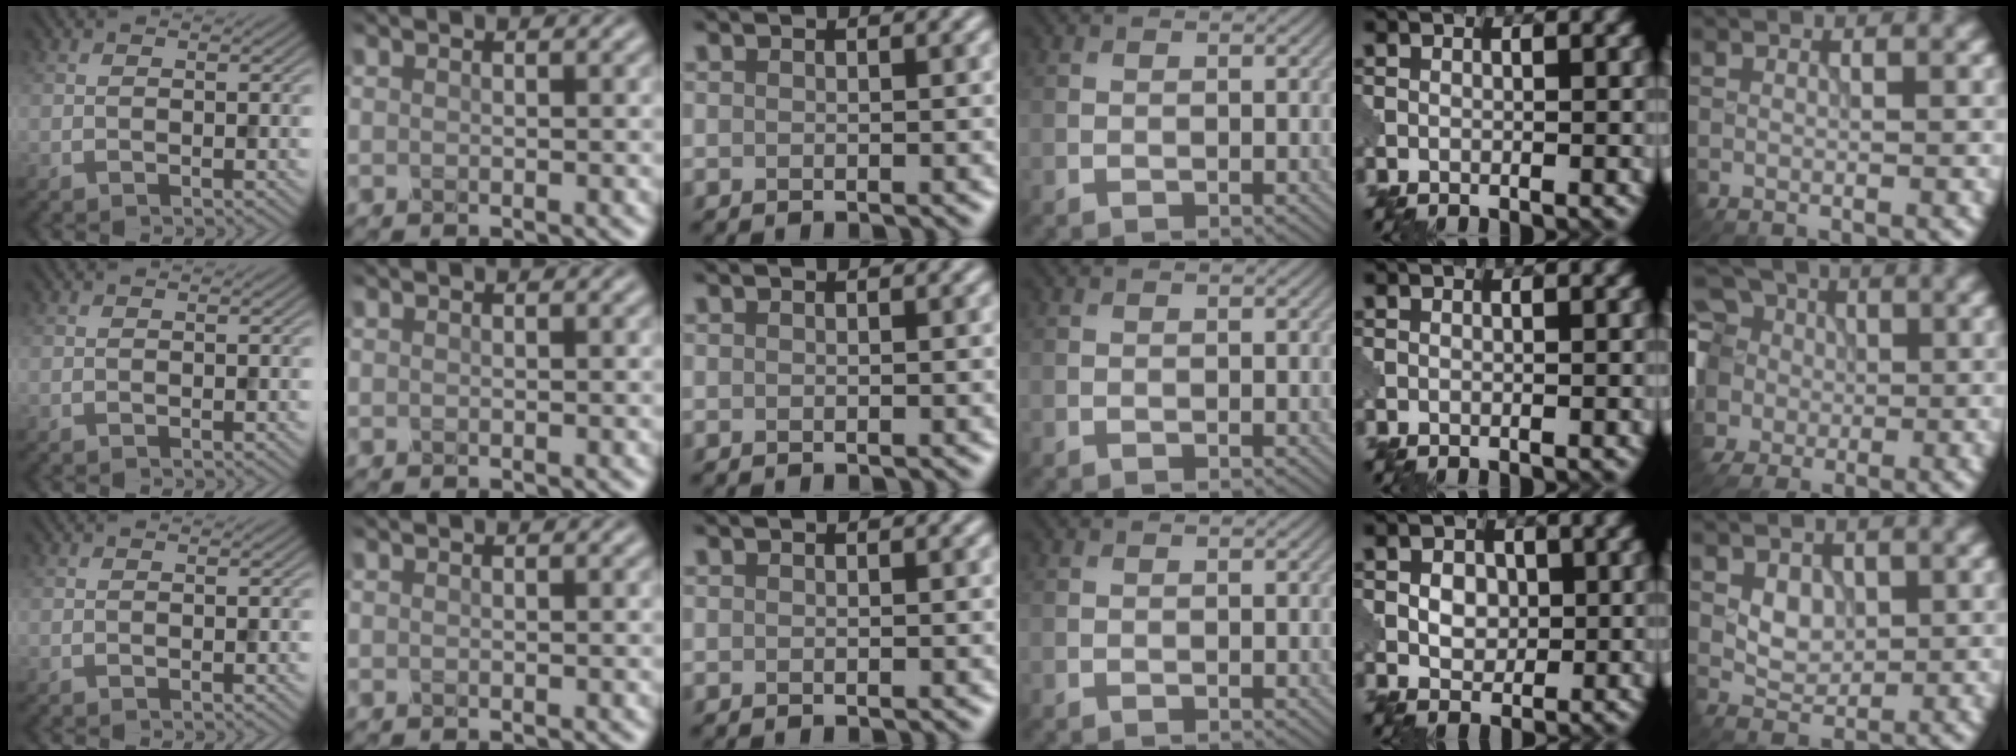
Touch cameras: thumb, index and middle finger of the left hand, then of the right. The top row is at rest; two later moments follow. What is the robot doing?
{"motion": "close", "object": "eyeshadow palette"}